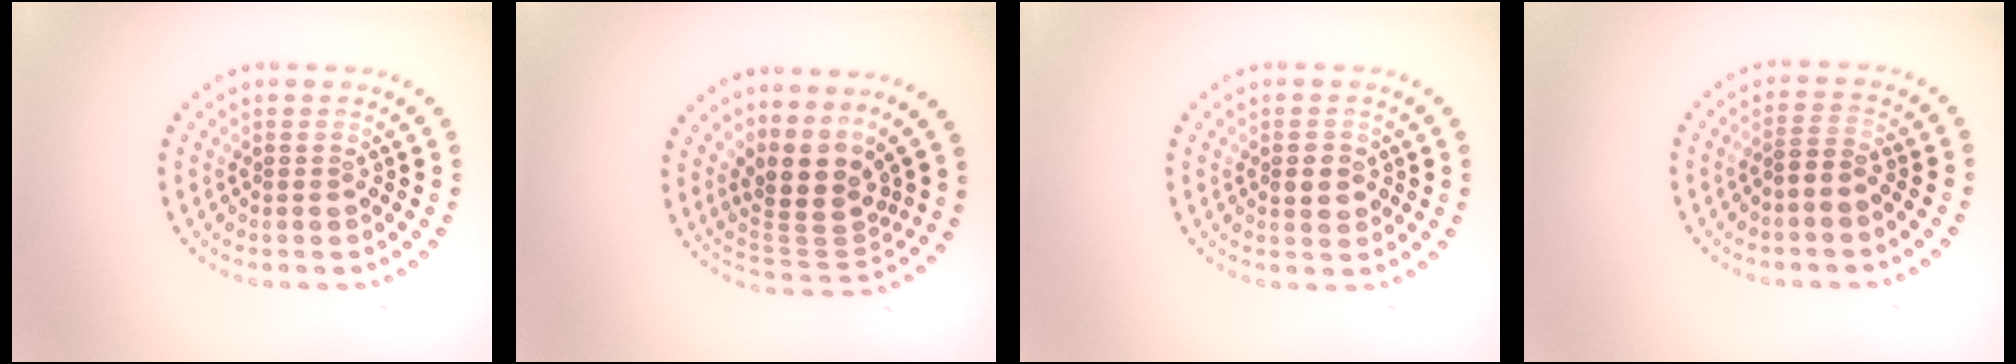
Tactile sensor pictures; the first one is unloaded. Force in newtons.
{"total": 4.1, "press": 3.1, "slide": 2.7}
{"total": 1.9, "press": 1.9, "slide": 0.4}
{"total": 1.7, "press": 1.4, "slide": 0.9}